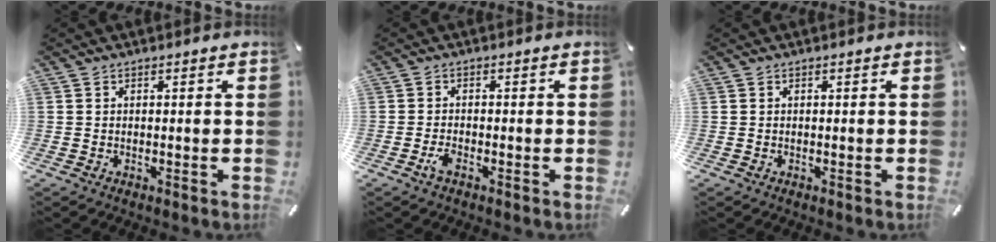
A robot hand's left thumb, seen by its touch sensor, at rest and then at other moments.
{"total": 2.1, "force": [-1.2, 0.8, 1.5], "torque": [-0.033, 0.001, -0.025]}
{"total": 0.0}